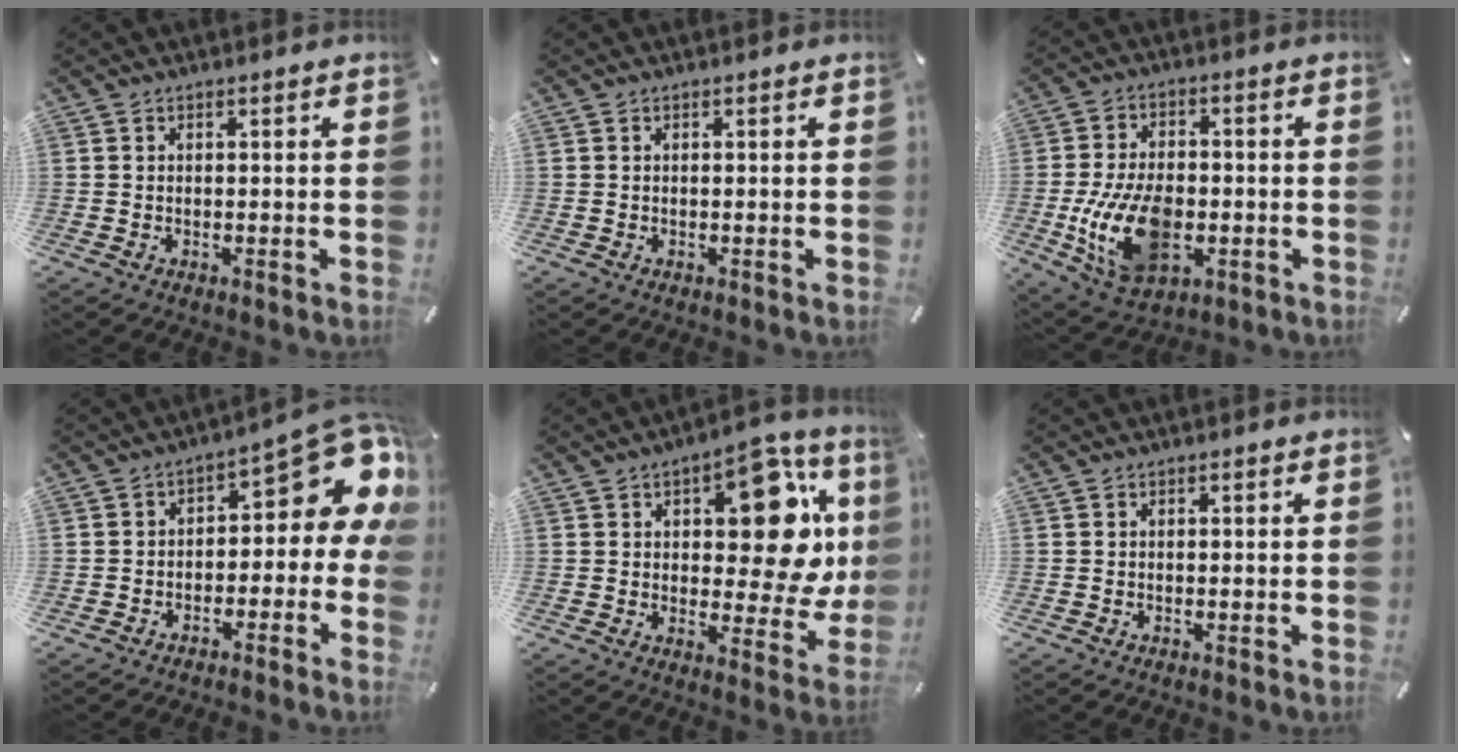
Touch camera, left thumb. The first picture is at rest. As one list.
[{"total": 0.0}, {"total": 16.5, "force": [-3.5, 10.5, 12.2], "torque": [-0.247, -0.003, -0.060]}, {"total": 12.2, "force": [4.4, 6.2, 9.6], "torque": [-0.106, -0.040, 0.069]}, {"total": 19.2, "force": [6.1, 9.8, 15.4], "torque": [-0.187, -0.038, 0.098]}, {"total": 0.6, "force": [0.0, 0.3, 0.5], "torque": [-0.009, 0.001, -0.001]}]